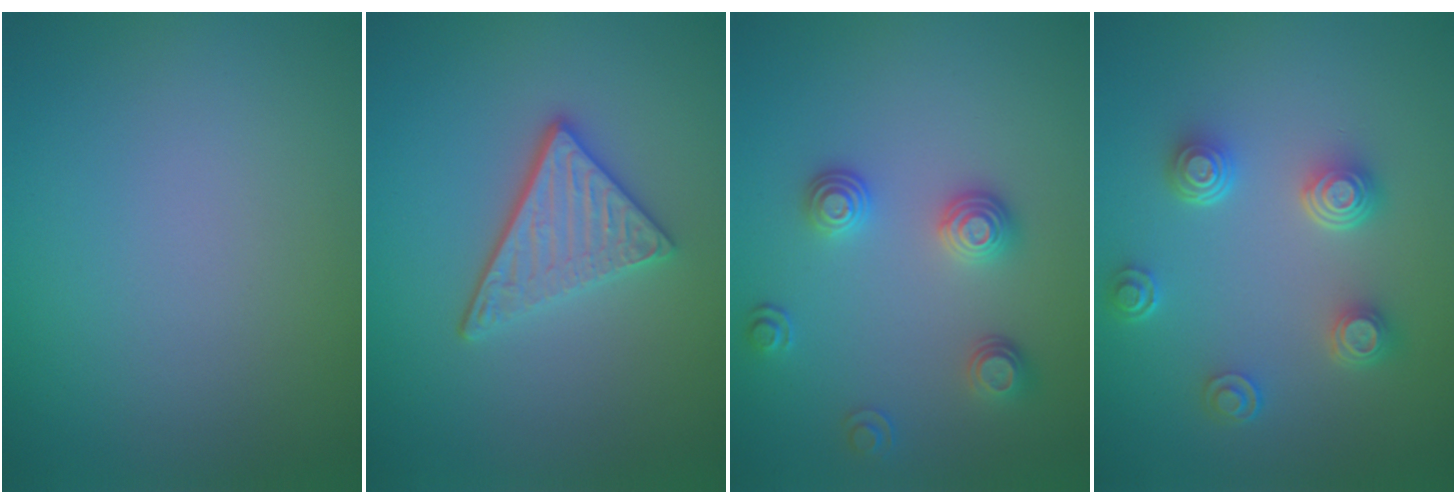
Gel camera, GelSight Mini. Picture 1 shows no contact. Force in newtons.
{"total": 3.6, "press": 3.0, "slide": 1.9}
{"total": 2.9, "press": 2.5, "slide": 1.5}
{"total": 4.1, "press": 3.2, "slide": 2.6}